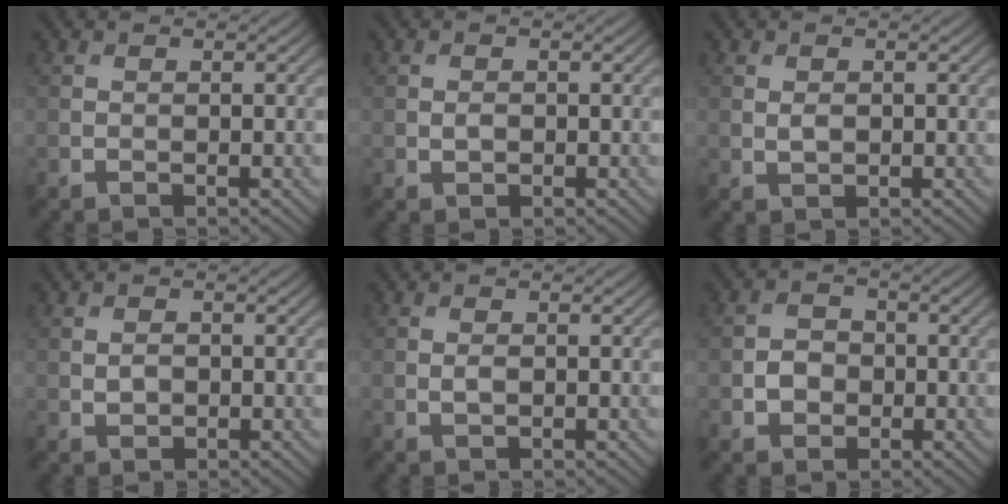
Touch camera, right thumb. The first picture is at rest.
{"total": 0.9, "force": [-0.1, 0.7, 0.6], "torque": [-0.012, -0.002, -0.002]}
{"total": 1.2, "force": [0.2, 0.8, 0.9], "torque": [-0.021, -0.003, 0.006]}
{"total": 1.2, "force": [0.0, 0.9, 0.9], "torque": [-0.017, -0.002, 0.002]}
{"total": 1.0, "force": [0.0, 0.5, 0.9], "torque": [-0.020, -0.003, 0.002]}
{"total": 2.7, "force": [-0.6, 2.4, 1.2], "torque": [-0.021, -0.002, -0.016]}